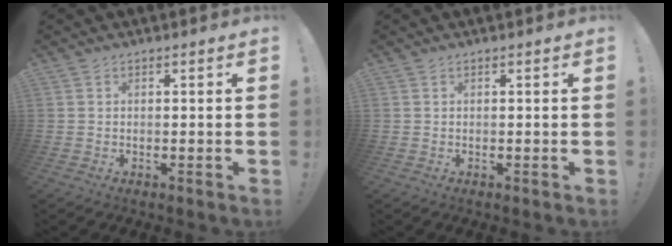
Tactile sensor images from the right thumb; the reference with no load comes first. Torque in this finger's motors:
{"motor_torque": [-0.04, -0.03, 0.00, 0.00, 0.01]}